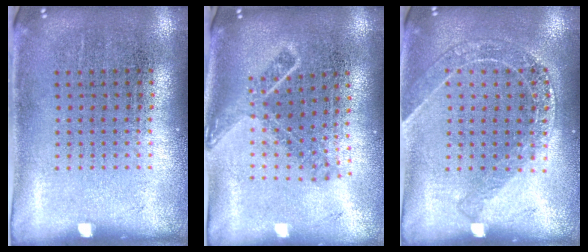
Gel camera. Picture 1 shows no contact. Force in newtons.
{"total": 1.7, "press": 1.2, "slide": 1.1}
{"total": 1.4, "press": 1.4, "slide": 0.3}